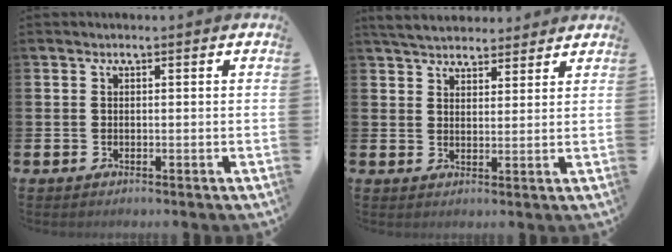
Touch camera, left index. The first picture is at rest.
{"total": 4.9, "force": [4.7, 1.2, 0.7], "torque": [-0.026, -0.018, 0.085]}